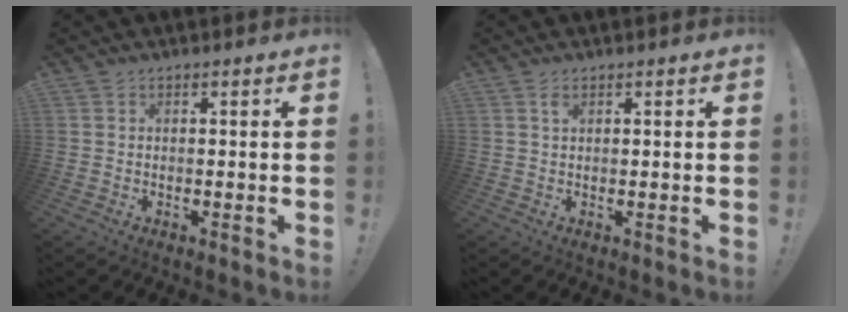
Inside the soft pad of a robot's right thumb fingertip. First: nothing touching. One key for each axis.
{"total": 1.4, "fx": 0.7, "fy": 0.6, "fz": 1.0, "tx": -0.020, "ty": 0.001, "tz": 0.011}